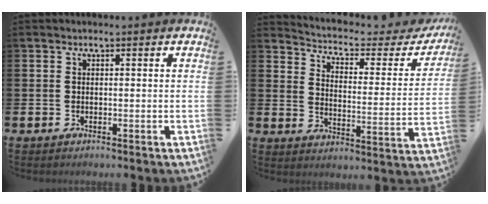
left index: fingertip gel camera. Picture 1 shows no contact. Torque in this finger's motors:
{"motor_torque": [0.84, -1.30, 0.06, 0.01]}